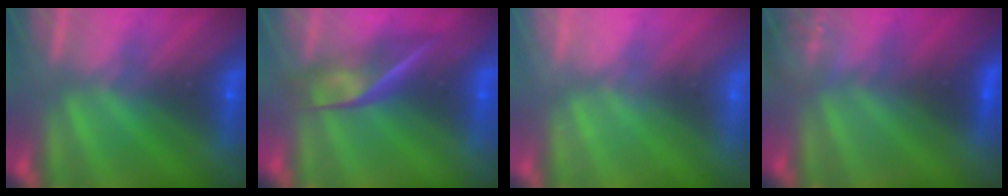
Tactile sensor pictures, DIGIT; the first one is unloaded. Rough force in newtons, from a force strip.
{"total": 2.5}
{"total": 2.3}
{"total": 3.0}